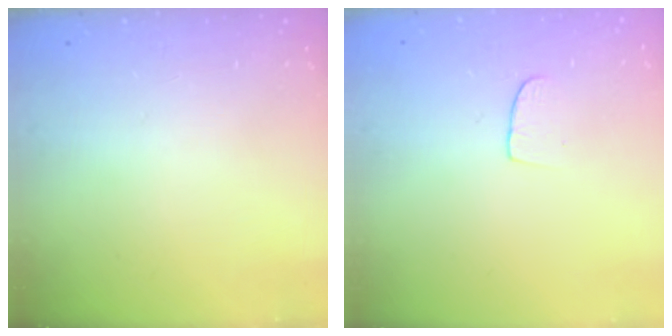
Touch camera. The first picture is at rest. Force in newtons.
{"total": 6.0, "press": 5.9, "slide": 0.5}